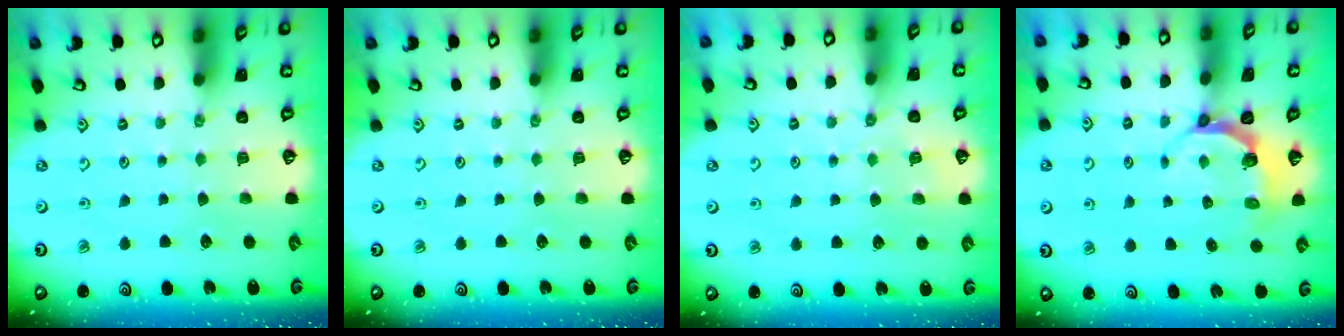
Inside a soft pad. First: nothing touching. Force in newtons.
{"total": 0.0}
{"total": 4.8, "press": 4.8, "slide": 0.7}
{"total": 5.4, "press": 4.4, "slide": 3.1}